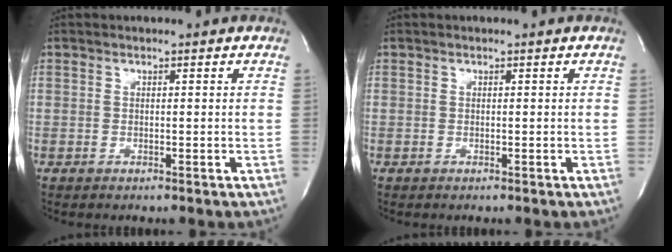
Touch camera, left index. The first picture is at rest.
{"total": 0.0}